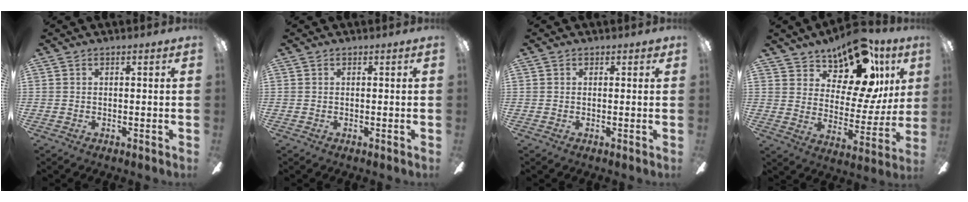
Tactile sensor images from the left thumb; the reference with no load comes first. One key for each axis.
{"total": 0.0}
{"total": 1.1, "fx": 0.5, "fy": 0.8, "fz": 0.5, "tx": -0.001, "ty": 0.001, "tz": 0.006}
{"total": 17.8, "fx": 12.9, "fy": 8.4, "fz": 8.9, "tx": -0.141, "ty": -0.089, "tz": 0.222}